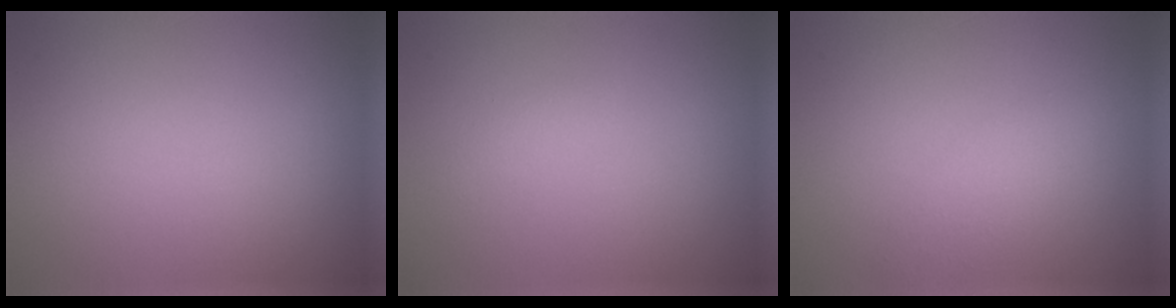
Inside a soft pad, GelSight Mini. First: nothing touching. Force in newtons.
{"total": 0.7, "press": 0.7, "slide": 0.0}
{"total": 2.3, "press": 2.3, "slide": 0.0}